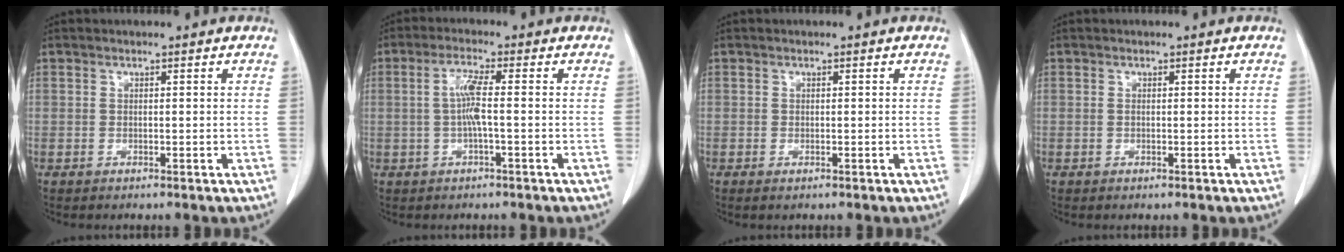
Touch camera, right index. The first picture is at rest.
{"total": 4.2, "force": [-0.3, 0.0, 4.2], "torque": [-0.088, 0.005, -0.005]}
{"total": 0.6, "force": [-0.3, 0.2, 0.5], "torque": [-0.009, -0.002, -0.003]}
{"total": 0.0}